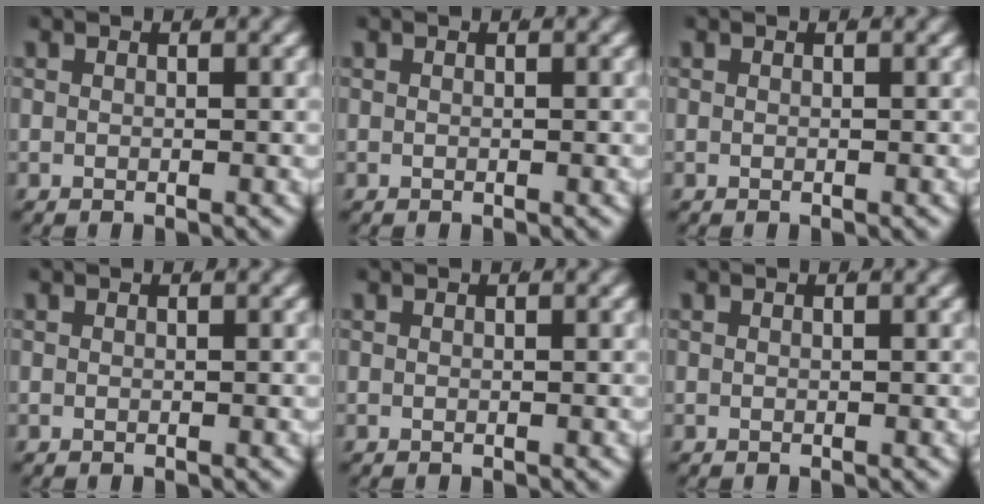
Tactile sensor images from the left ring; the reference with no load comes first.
{"total": 0.0}
{"total": 0.0}
{"total": 0.0}
{"total": 0.0}
{"total": 0.0}